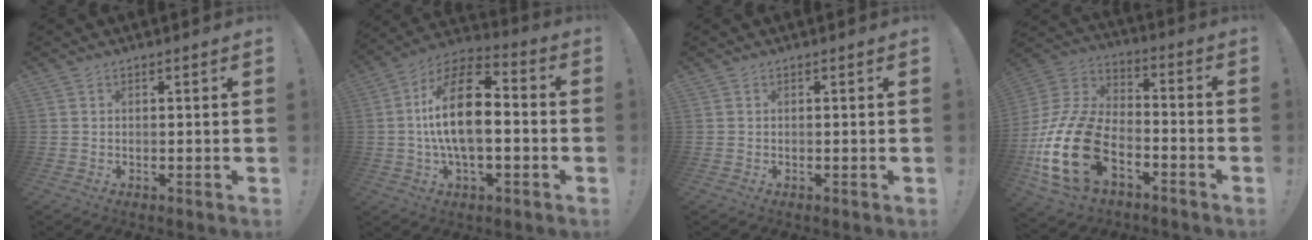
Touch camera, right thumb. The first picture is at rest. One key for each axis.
{"total": 18.5, "fx": -0.5, "fy": 9.2, "fz": 16.1, "tx": -0.286, "ty": 0.006, "tz": -0.017}
{"total": 0.0}
{"total": 23.6, "fx": -8.8, "fy": 14.3, "fz": 16.7, "tx": -0.326, "ty": 0.049, "tz": -0.139}